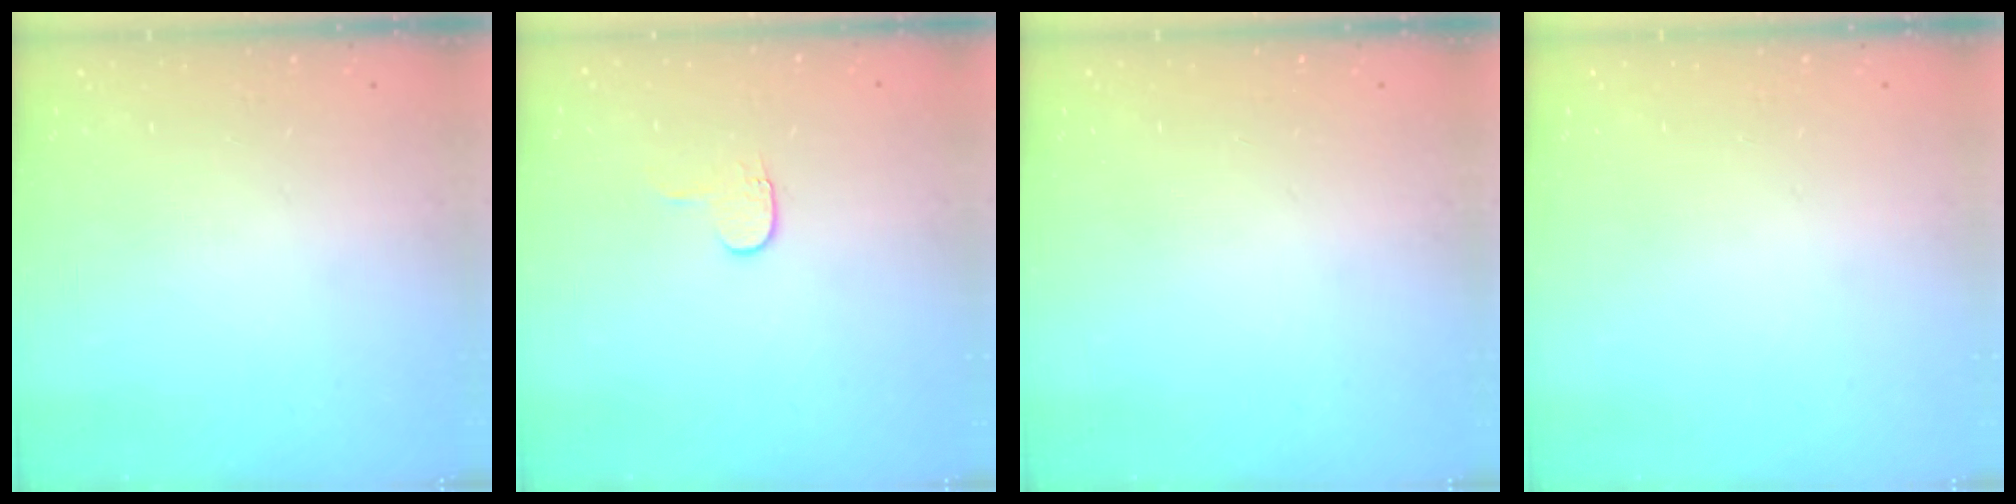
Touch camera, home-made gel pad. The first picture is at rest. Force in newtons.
{"total": 3.6, "press": 3.6, "slide": 0.4}
{"total": 0.0}
{"total": 0.0}